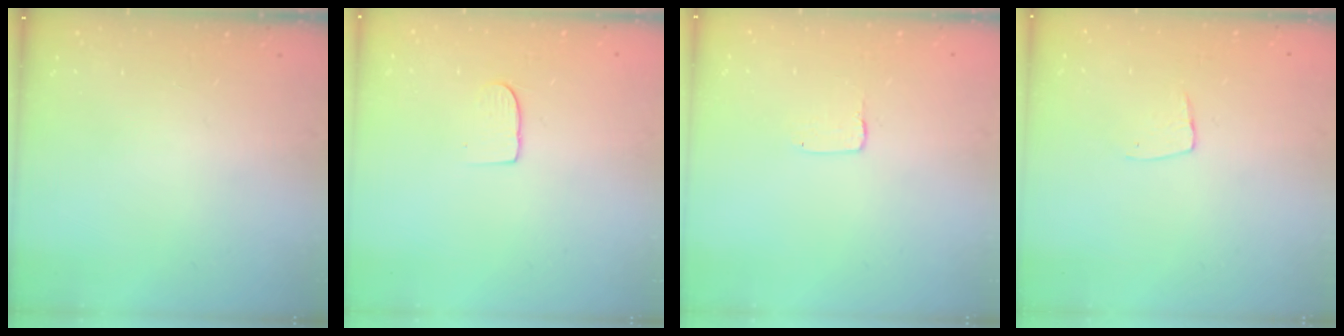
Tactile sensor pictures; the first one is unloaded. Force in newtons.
{"total": 6.8, "press": 6.8, "slide": 0.5}
{"total": 1.0, "press": 1.0, "slide": 0.1}
{"total": 5.3, "press": 5.3, "slide": 0.3}